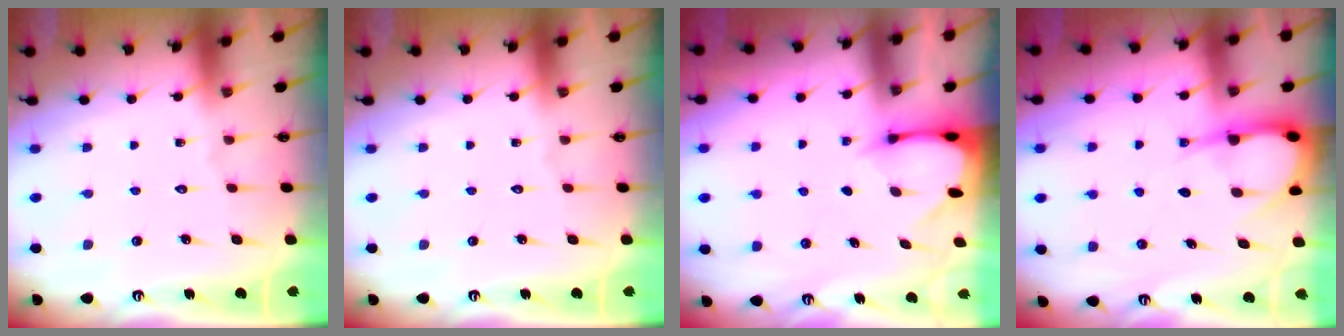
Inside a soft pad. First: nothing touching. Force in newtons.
{"total": 0.0}
{"total": 2.5, "press": 2.5, "slide": 0.3}
{"total": 5.9, "press": 5.9, "slide": 0.6}